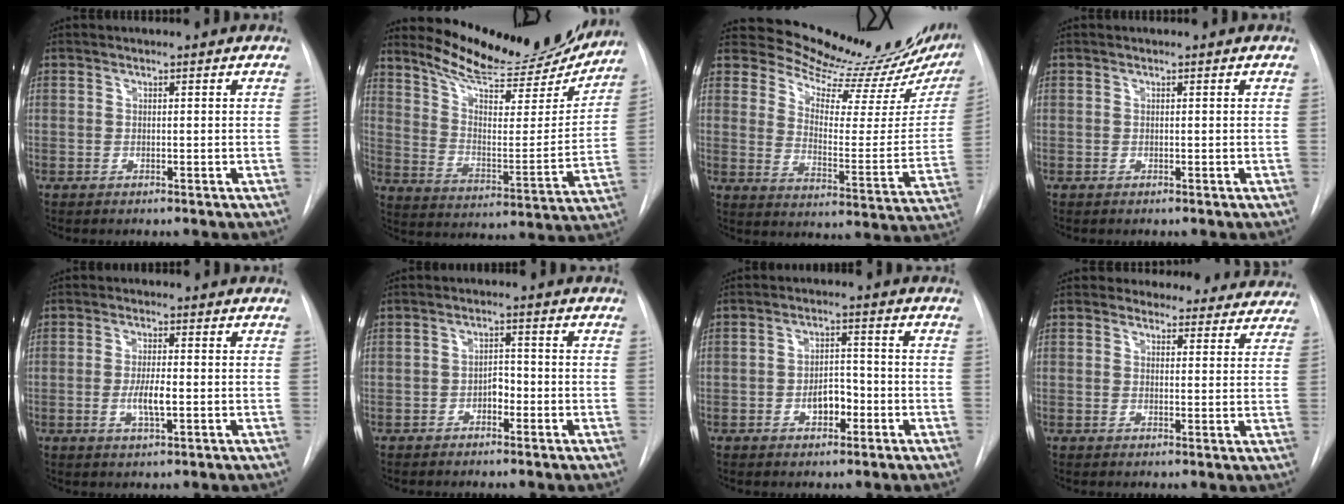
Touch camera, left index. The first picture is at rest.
{"total": 20.4, "force": [18.9, 3.8, 6.4], "torque": [-0.094, -0.052, 0.267]}
{"total": 18.7, "force": [17.8, 1.9, 5.3], "torque": [-0.080, -0.112, 0.225]}
{"total": 0.0}
{"total": 4.2, "force": [-1.2, 0.8, 4.0], "torque": [-0.078, -0.009, -0.019]}
{"total": 2.6, "force": [-1.6, 1.3, 1.6], "torque": [-0.019, 0.004, -0.029]}
{"total": 4.4, "force": [-2.1, 2.3, 3.0], "torque": [-0.048, 0.006, -0.033]}
{"total": 12.5, "force": [11.4, 5.1, 0.6], "torque": [0.031, -0.018, 0.104]}